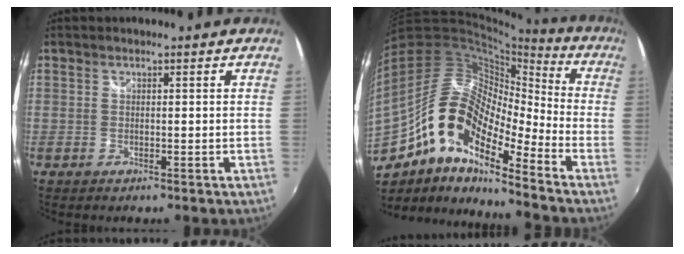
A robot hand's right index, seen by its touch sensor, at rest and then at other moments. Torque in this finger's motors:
{"motor_torque": [1.06, -1.07, 1.05, 0.21]}